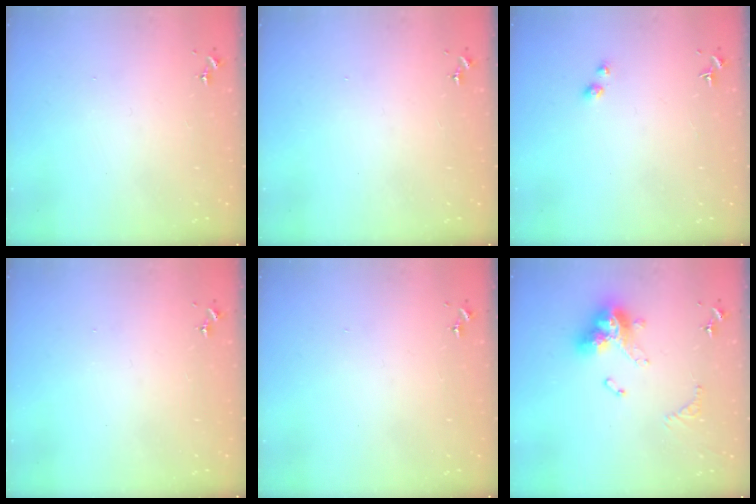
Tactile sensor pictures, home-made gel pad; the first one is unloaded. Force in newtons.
{"total": 0.0}
{"total": 2.9, "press": 2.8, "slide": 0.4}
{"total": 0.0}
{"total": 0.0}
{"total": 15.8, "press": 15.7, "slide": 1.5}